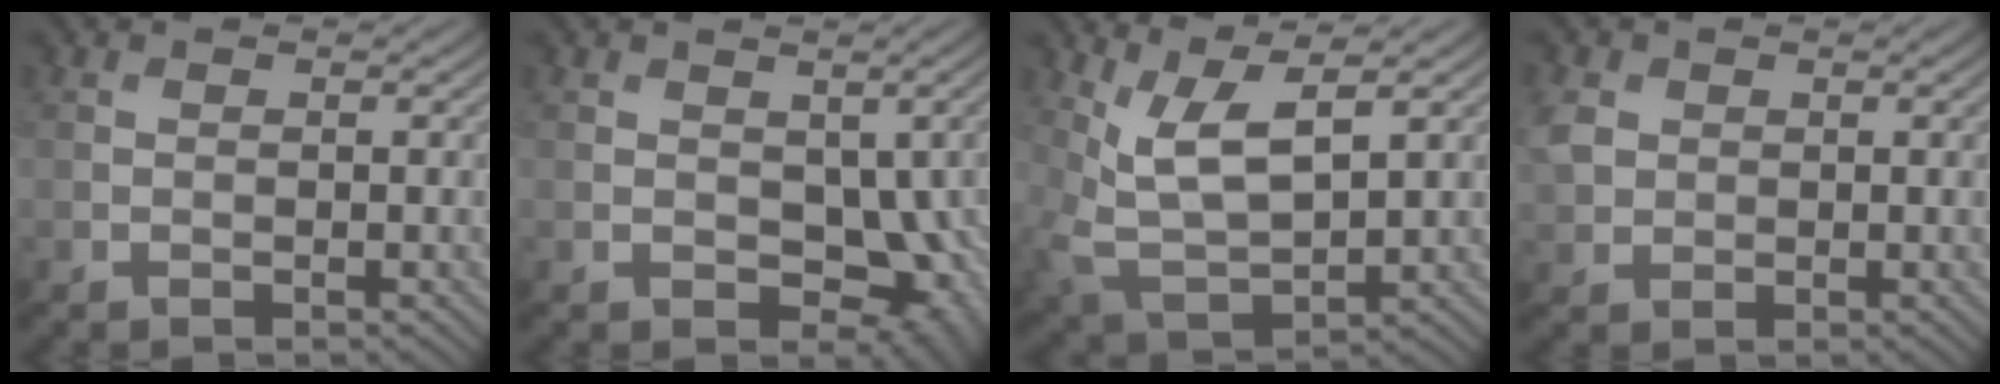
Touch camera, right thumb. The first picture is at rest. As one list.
[{"total": 7.9, "force": [-0.6, 5.5, 5.7], "torque": [-0.081, -0.029, 0.000]}, {"total": 8.0, "force": [3.4, 3.2, 6.5], "torque": [-0.161, -0.002, 0.070]}, {"total": 3.0, "force": [0.8, 2.5, 1.4], "torque": [-0.048, 0.004, 0.015]}]